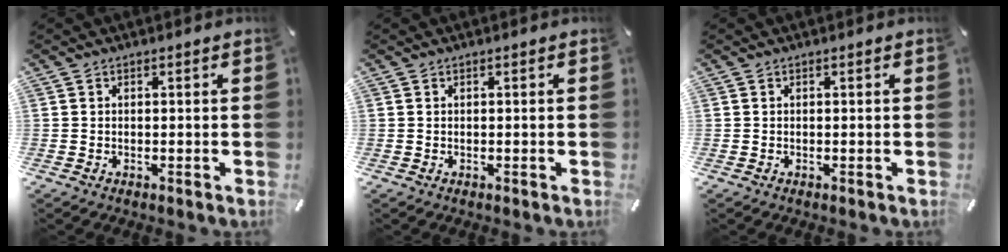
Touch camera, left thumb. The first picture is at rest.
{"total": 0.0}
{"total": 0.0}